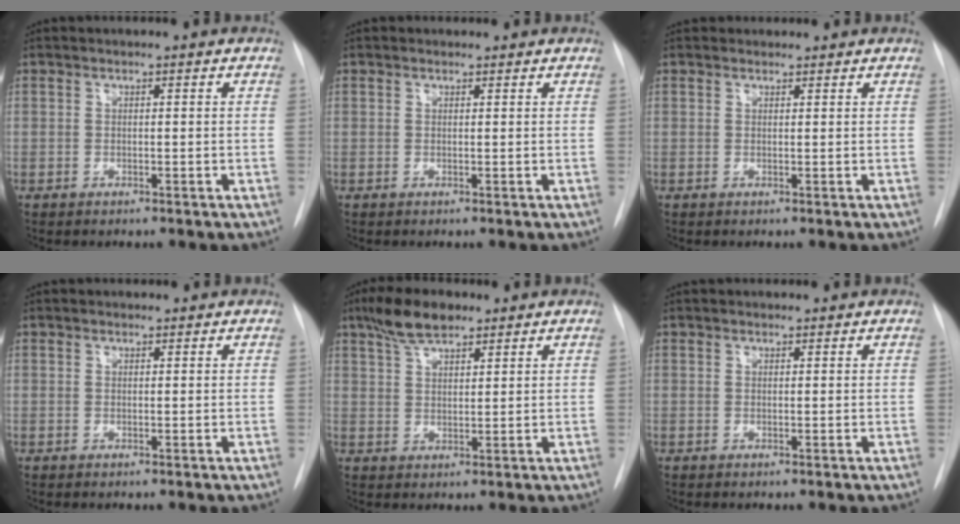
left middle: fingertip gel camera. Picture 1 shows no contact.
{"total": 0.6, "force": [0.5, 0.3, -0.1], "torque": [-0.004, 0.005, 0.008]}
{"total": 1.7, "force": [1.5, 0.6, -0.1], "torque": [0.004, 0.018, 0.024]}
{"total": 1.3, "force": [1.2, 0.4, 0.1], "torque": [-0.004, 0.014, 0.020]}
{"total": 6.5, "force": [4.8, 2.3, 3.7], "torque": [-0.073, 0.014, 0.089]}
{"total": 2.4, "force": [2.3, 0.7, 0.6], "torque": [-0.003, 0.026, 0.033]}